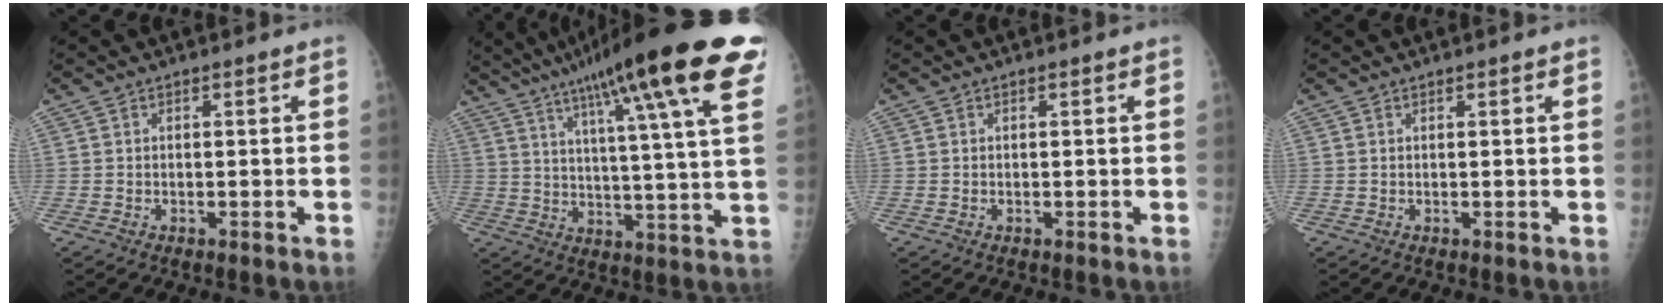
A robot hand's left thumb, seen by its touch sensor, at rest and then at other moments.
{"total": 25.2, "force": [14.3, 3.1, 20.6], "torque": [-0.309, -0.020, 0.198]}
{"total": 0.0}
{"total": 0.5, "force": [0.4, 0.1, 0.3], "torque": [-0.004, 0.000, 0.006]}